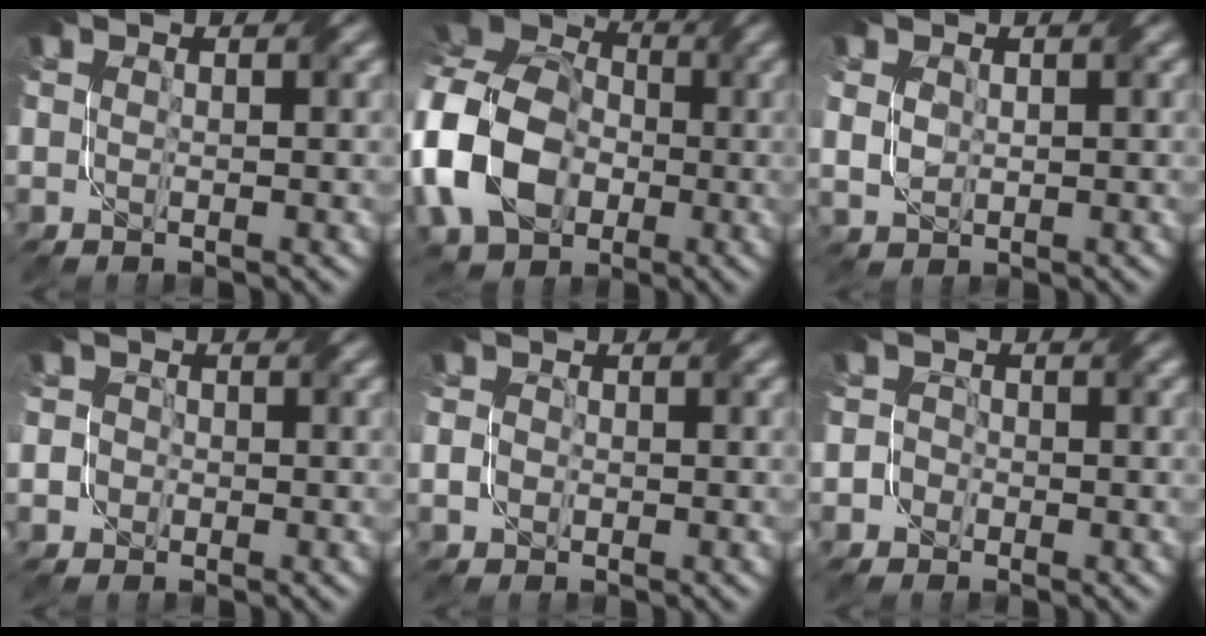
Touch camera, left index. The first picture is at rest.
{"total": 12.6, "force": [-2.9, 9.2, 8.1], "torque": [-0.190, 0.001, -0.072]}
{"total": 1.9, "force": [0.4, 1.4, 1.2], "torque": [-0.045, 0.005, 0.022]}
{"total": 2.4, "force": [-0.4, 2.2, 0.9], "torque": [0.001, 0.016, -0.027]}
{"total": 1.2, "force": [-0.8, 0.7, 0.5], "torque": [-0.007, 0.000, -0.019]}
{"total": 2.1, "force": [-1.0, 1.7, 0.4], "torque": [0.013, 0.013, -0.040]}